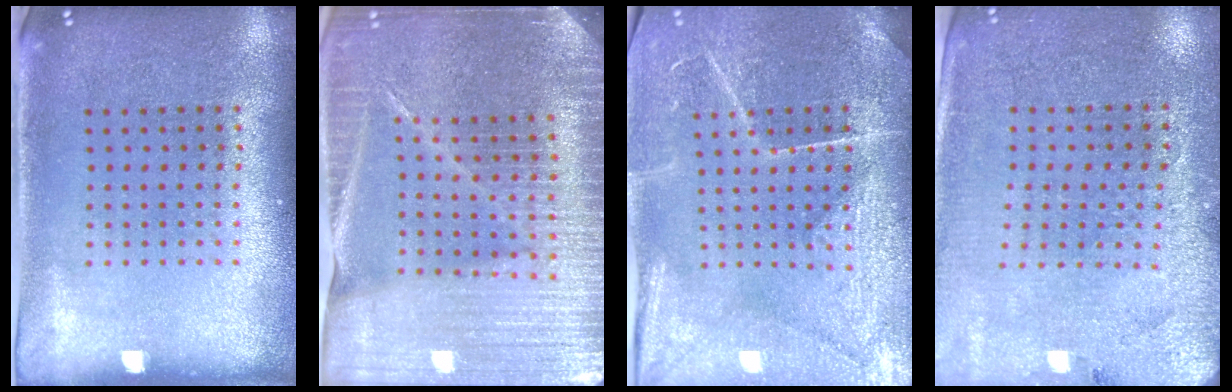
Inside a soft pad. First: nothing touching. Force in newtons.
{"total": 4.9, "press": 4.5, "slide": 2.1}
{"total": 3.9, "press": 3.6, "slide": 1.4}
{"total": 2.8, "press": 2.7, "slide": 0.5}